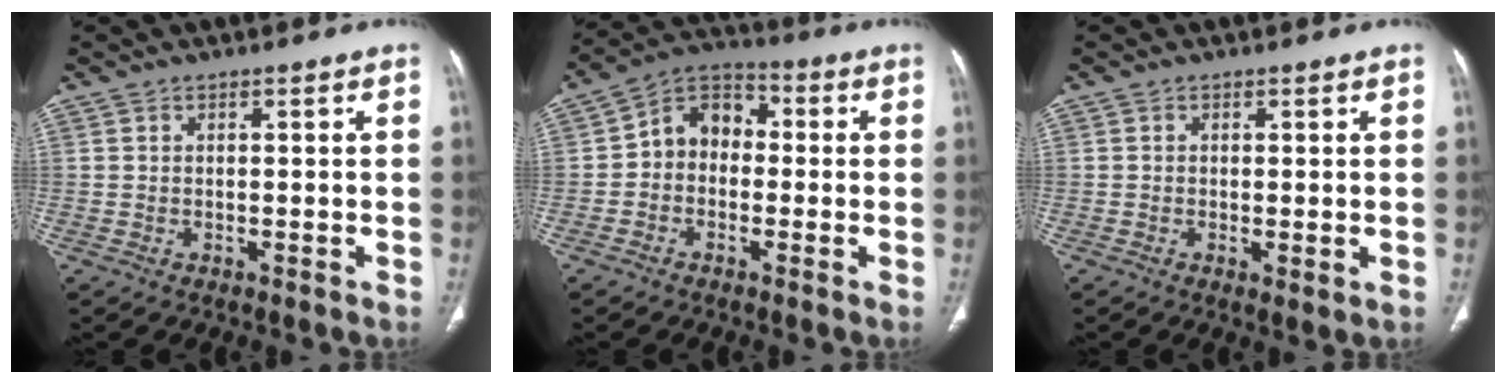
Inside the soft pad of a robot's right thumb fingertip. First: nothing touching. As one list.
[{"total": 8.5, "force": [-0.5, 6.8, 5.0], "torque": [-0.052, 0.034, -0.028]}, {"total": 1.7, "force": [-0.3, 0.5, 1.6], "torque": [-0.034, -0.008, -0.004]}]